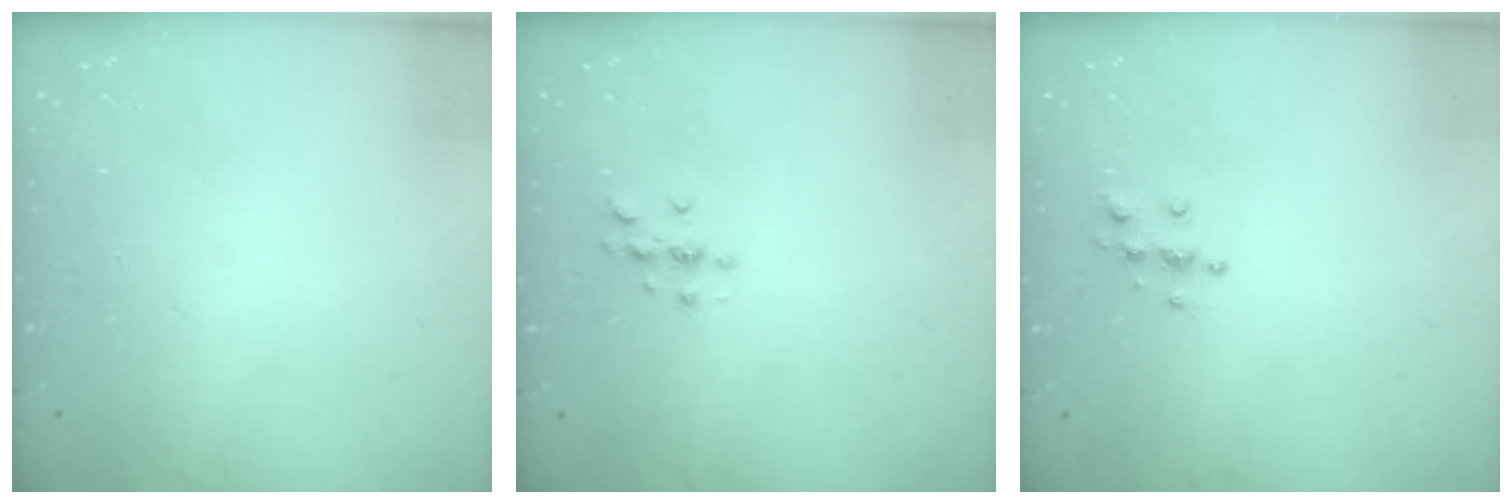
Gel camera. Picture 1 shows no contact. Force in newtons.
{"total": 3.4, "press": 3.4, "slide": 0.4}
{"total": 4.4, "press": 4.4, "slide": 0.3}